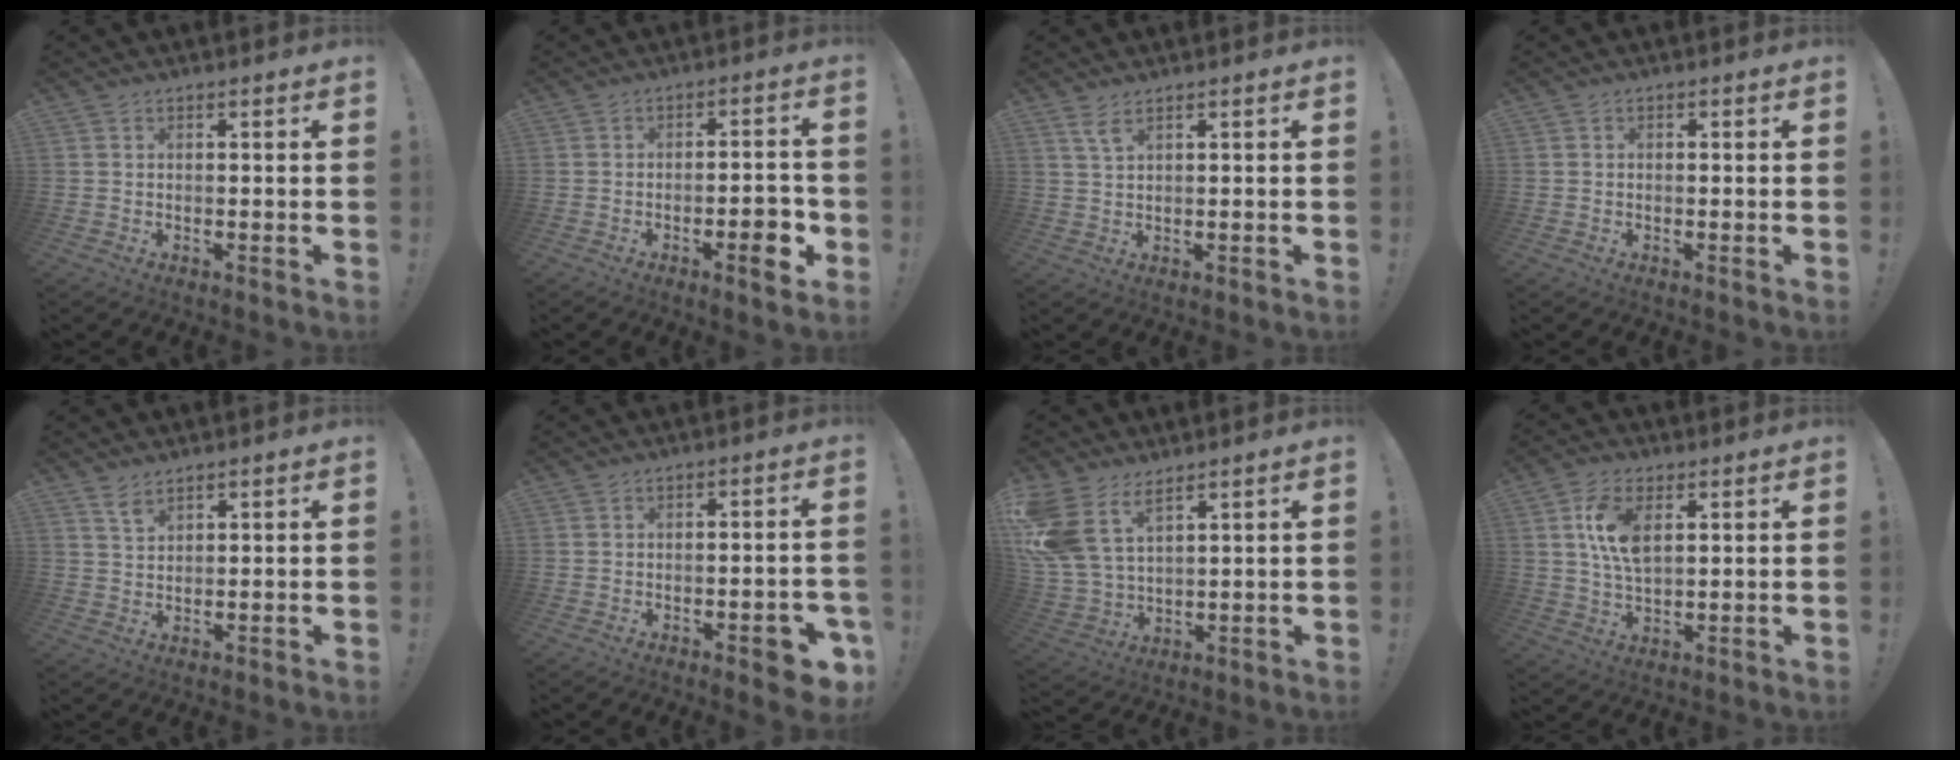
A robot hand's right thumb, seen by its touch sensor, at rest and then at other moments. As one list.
[{"total": 7.3, "force": [-2.7, 2.6, 6.2], "torque": [-0.065, 0.009, -0.044]}, {"total": 3.5, "force": [2.2, 0.6, 2.6], "torque": [-0.047, -0.005, 0.038]}, {"total": 0.5, "force": [-0.4, 0.3, 0.3], "torque": [-0.005, 0.001, -0.007]}, {"total": 3.3, "force": [2.6, 0.9, 1.8], "torque": [-0.024, -0.016, 0.044]}, {"total": 6.4, "force": [-3.3, 1.8, 5.1], "torque": [-0.061, 0.014, -0.048]}, {"total": 11.7, "force": [6.7, 6.8, 6.7], "torque": [-0.149, -0.041, 0.131]}, {"total": 9.7, "force": [3.0, 5.1, 7.7], "torque": [-0.155, -0.003, 0.051]}]